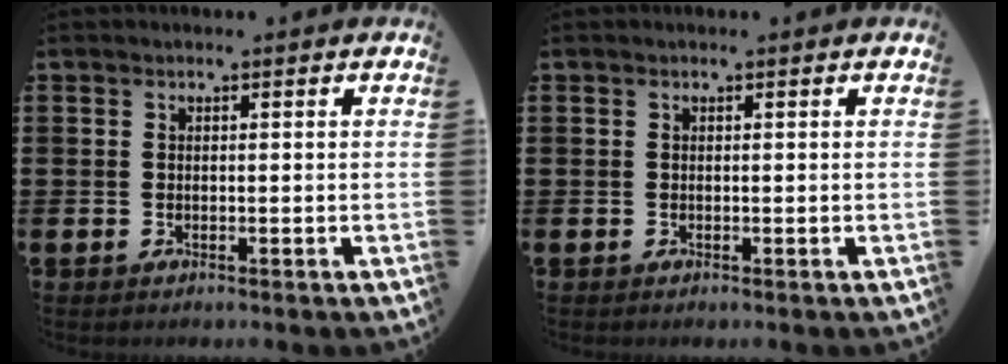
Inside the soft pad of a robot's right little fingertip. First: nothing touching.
{"total": 0.0}